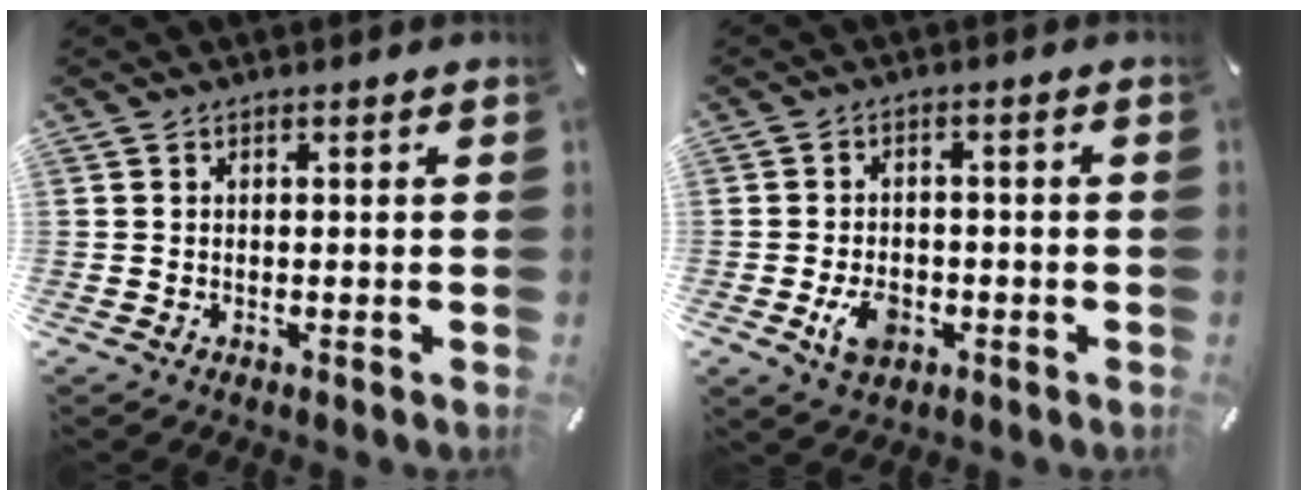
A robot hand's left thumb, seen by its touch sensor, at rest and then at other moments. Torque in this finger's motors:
{"motor_torque": [1.02, 1.39, 0.61, 0.23, 0.06]}